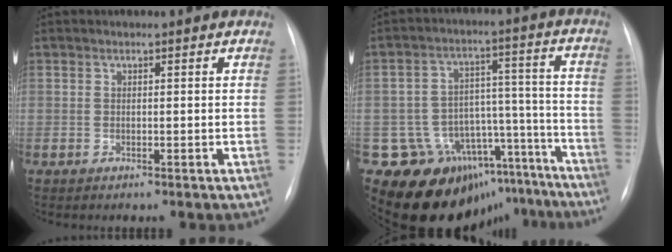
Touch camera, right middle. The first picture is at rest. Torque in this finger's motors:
{"motor_torque": [0.79, -1.35, 0.16, 0.07]}